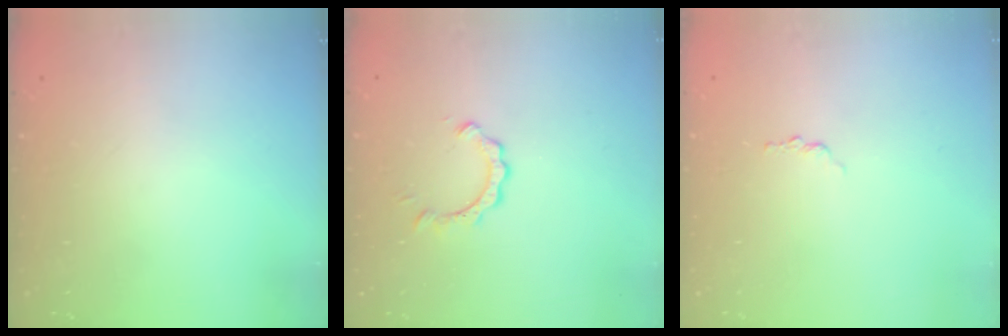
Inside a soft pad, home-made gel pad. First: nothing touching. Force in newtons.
{"total": 2.8, "press": 2.8, "slide": 0.2}
{"total": 0.8, "press": 0.8, "slide": 0.1}